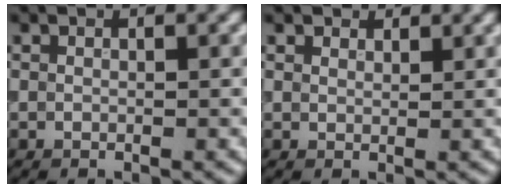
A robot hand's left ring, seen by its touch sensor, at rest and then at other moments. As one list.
[{"total": 1.7, "force": [1.5, 0.7, 0.3], "torque": [-0.009, -0.006, 0.027]}]